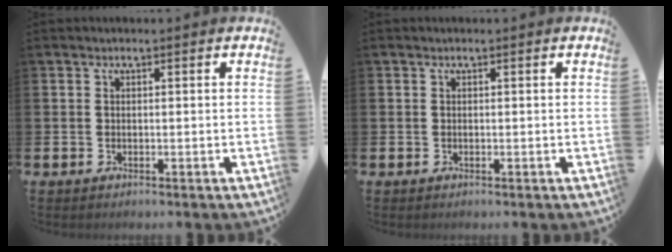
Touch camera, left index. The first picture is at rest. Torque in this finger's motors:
{"motor_torque": [-0.10, 0.10, -0.09, -0.01]}